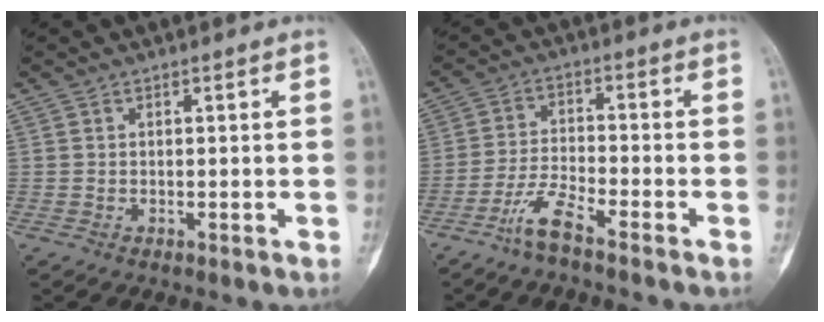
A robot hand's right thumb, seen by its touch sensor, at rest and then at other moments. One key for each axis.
{"total": 5.9, "fx": -4.5, "fy": 0.7, "fz": 3.7, "tx": -0.088, "ty": 0.020, "tz": -0.095}